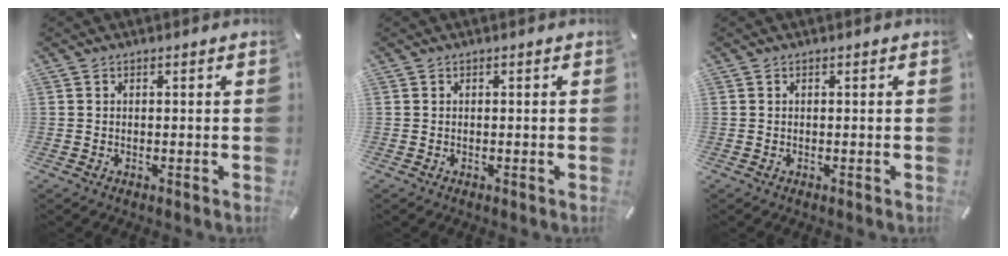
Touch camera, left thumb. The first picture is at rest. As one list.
[{"total": 0.0}, {"total": 0.0}]